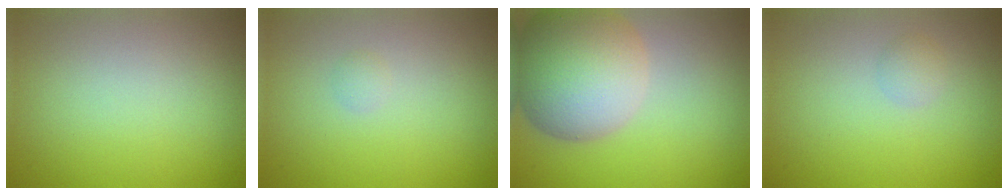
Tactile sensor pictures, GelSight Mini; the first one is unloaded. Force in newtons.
{"total": 0.6, "press": 0.6, "slide": 0.0}
{"total": 11.1, "press": 11.1, "slide": 0.5}
{"total": 1.1, "press": 1.1, "slide": 0.0}